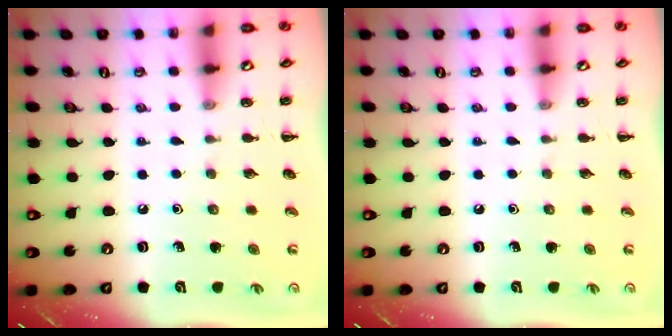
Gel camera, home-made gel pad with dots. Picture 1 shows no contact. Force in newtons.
{"total": 0.0}